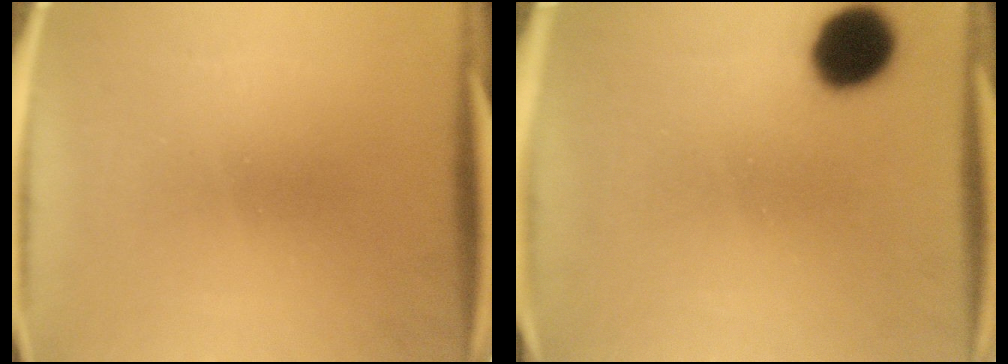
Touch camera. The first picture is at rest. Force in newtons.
{"total": 10.8}